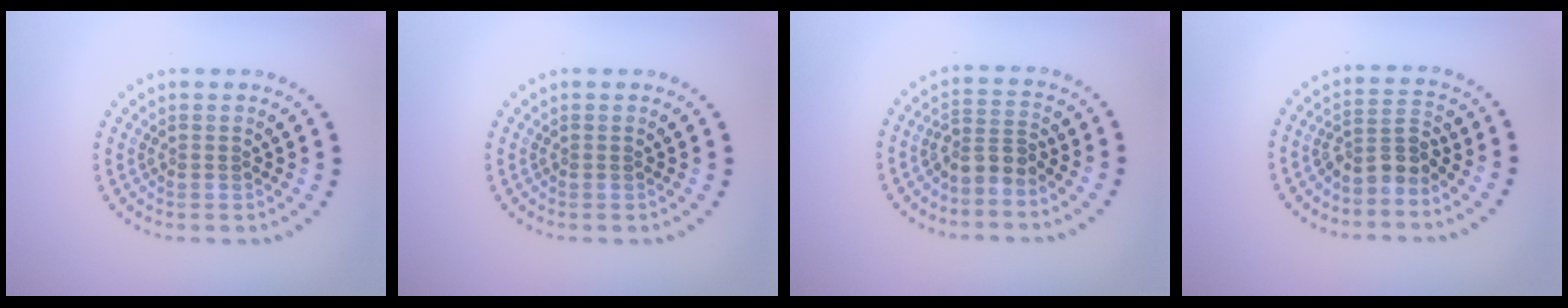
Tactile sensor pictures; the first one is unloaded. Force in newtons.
{"total": 0.0}
{"total": 2.5, "press": 1.9, "slide": 1.7}
{"total": 2.8, "press": 2.1, "slide": 1.8}